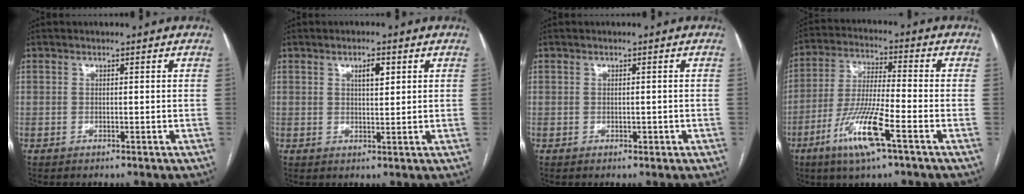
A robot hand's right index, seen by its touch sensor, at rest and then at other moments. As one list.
[{"total": 2.8, "force": [1.3, 0.9, 2.4], "torque": [-0.040, 0.000, 0.021]}, {"total": 1.0, "force": [-0.3, 0.7, 0.7], "torque": [-0.009, 0.000, -0.002]}, {"total": 11.6, "force": [-5.6, 0.8, 10.1], "torque": [-0.204, -0.015, -0.108]}]